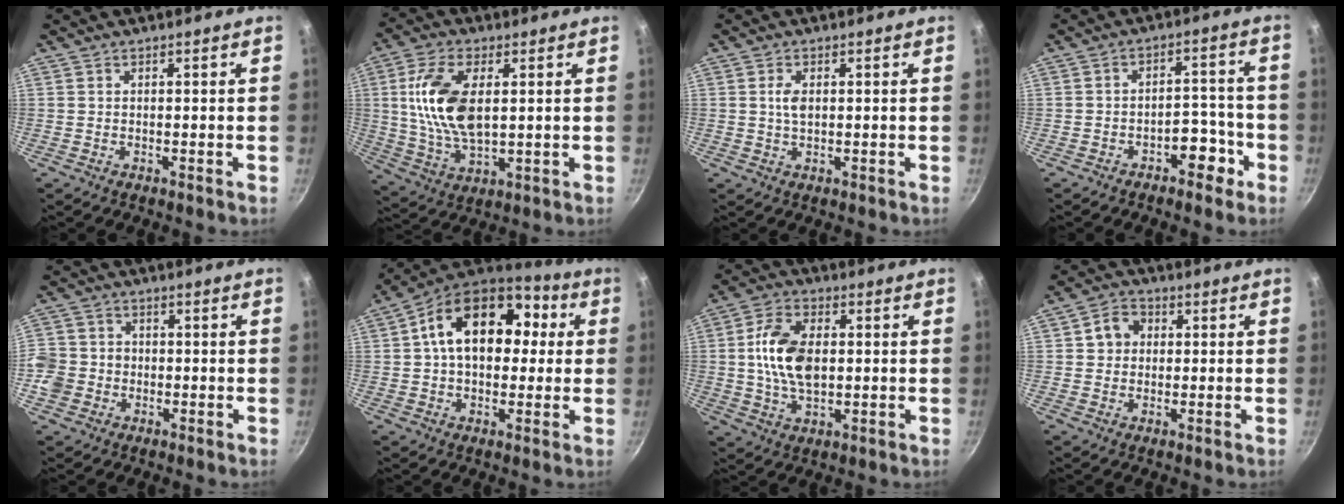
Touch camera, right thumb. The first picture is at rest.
{"total": 14.4, "force": [2.4, 7.3, 12.2], "torque": [-0.245, -0.007, 0.050]}
{"total": 2.6, "force": [0.5, 1.4, 2.1], "torque": [-0.042, -0.002, 0.008]}
{"total": 6.6, "force": [-3.4, 3.9, 4.0], "torque": [-0.029, 0.045, -0.051]}
{"total": 7.1, "force": [-1.7, 6.4, 2.4], "torque": [-0.033, 0.019, -0.033]}
{"total": 19.4, "force": [3.2, 12.6, 14.3], "torque": [-0.191, 0.035, 0.040]}
{"total": 12.0, "force": [0.8, 7.1, 9.6], "torque": [-0.177, 0.004, 0.016]}
{"total": 5.3, "force": [0.8, 4.6, 2.6], "torque": [-0.024, 0.009, 0.007]}